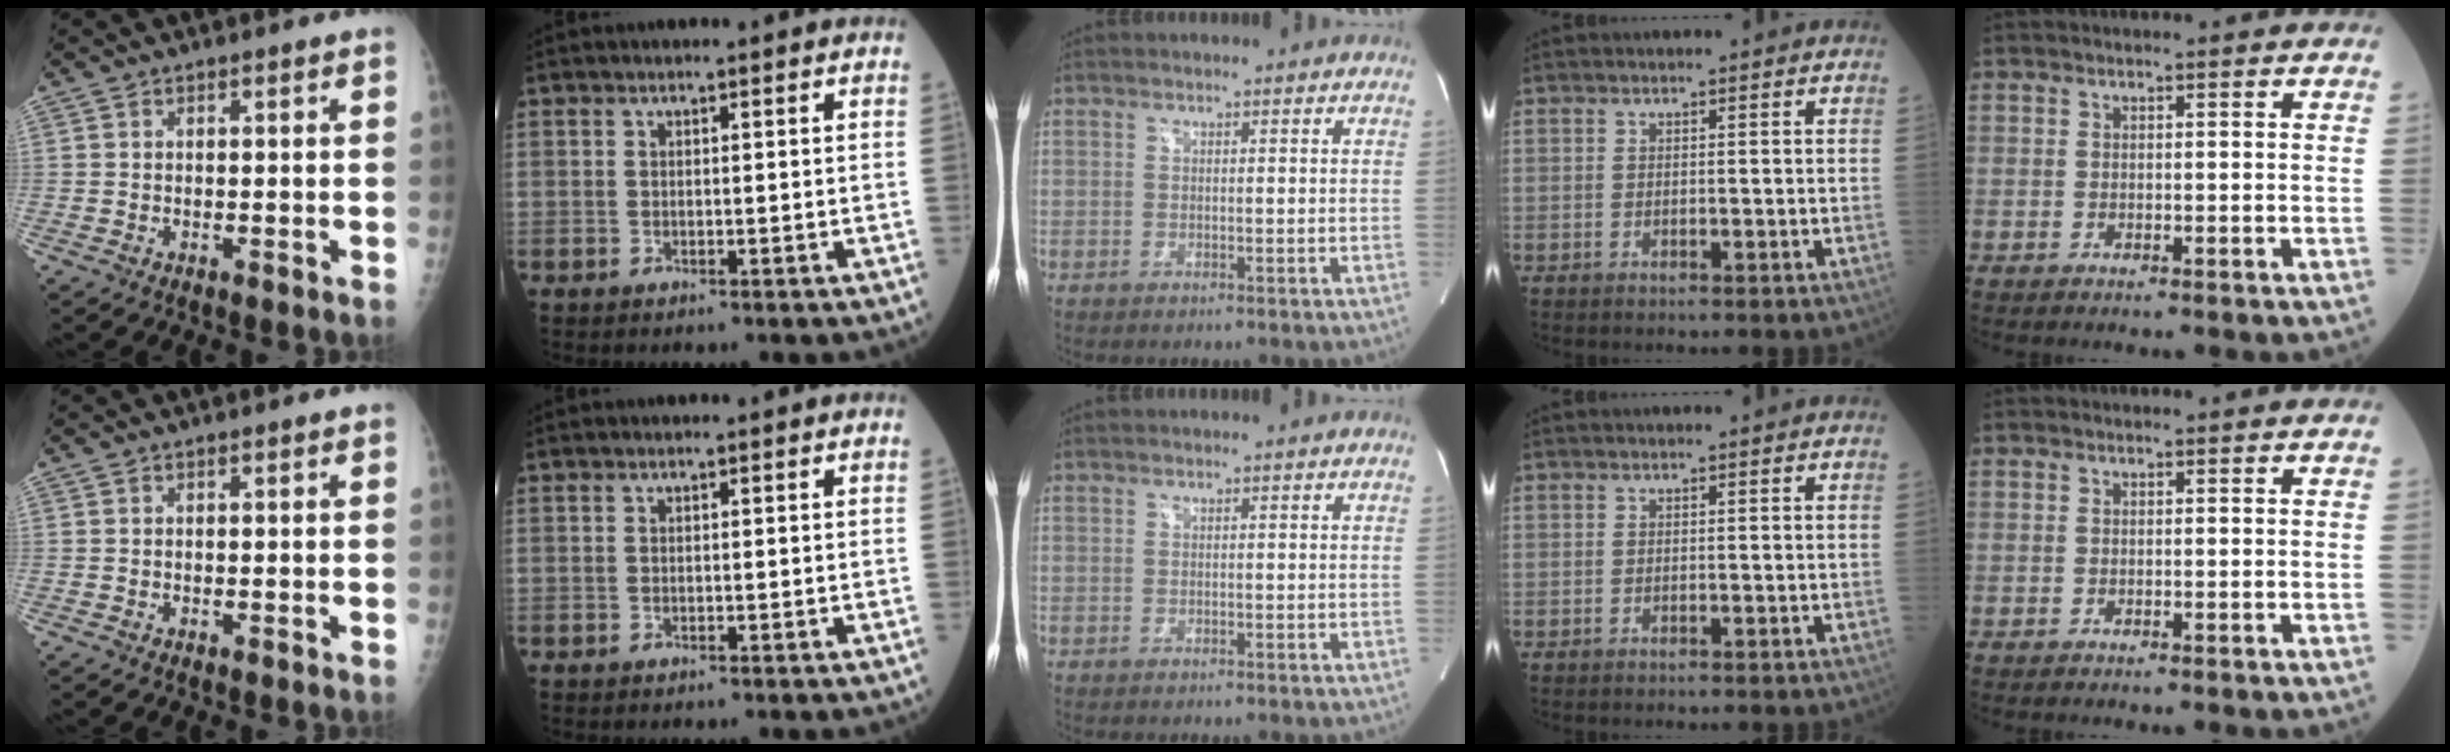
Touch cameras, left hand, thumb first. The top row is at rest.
{}